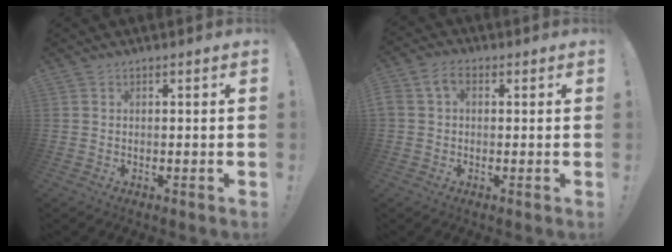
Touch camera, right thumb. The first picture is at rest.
{"total": 5.5, "force": [1.5, 3.7, 3.8], "torque": [-0.078, 0.007, 0.030]}